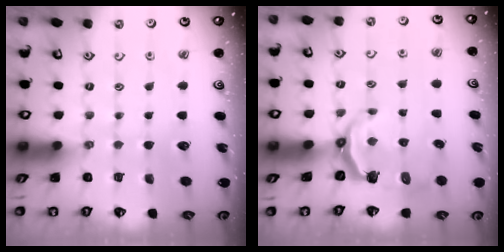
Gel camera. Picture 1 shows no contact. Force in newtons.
{"total": 4.6, "press": 2.9, "slide": 3.6}